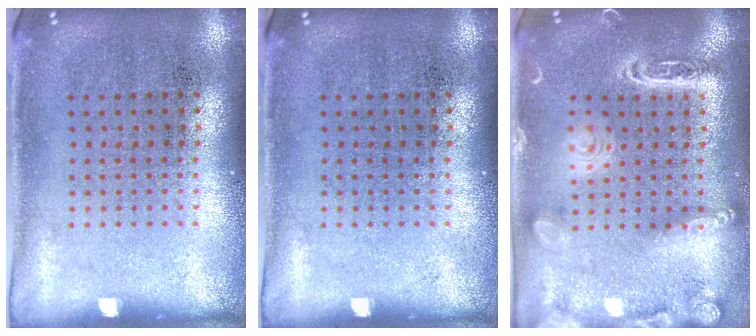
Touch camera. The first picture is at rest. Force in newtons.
{"total": 0.0}
{"total": 2.1, "press": 2.1, "slide": 0.1}